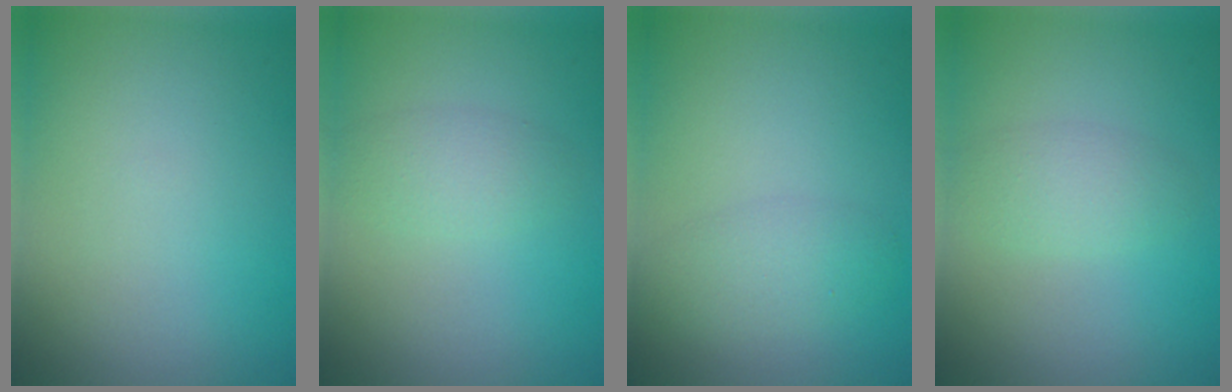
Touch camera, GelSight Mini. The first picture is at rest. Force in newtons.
{"total": 2.2, "press": 2.1, "slide": 0.1}
{"total": 2.5, "press": 2.5, "slide": 0.0}
{"total": 2.4, "press": 2.4, "slide": 0.0}